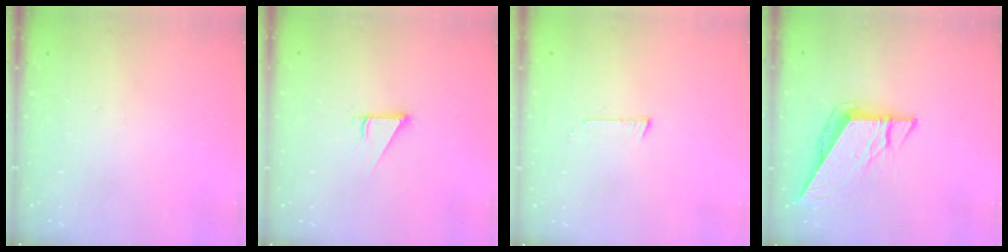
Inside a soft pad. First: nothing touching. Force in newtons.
{"total": 2.9, "press": 2.8, "slide": 0.2}
{"total": 2.7, "press": 2.7, "slide": 0.2}
{"total": 8.8, "press": 8.7, "slide": 0.8}